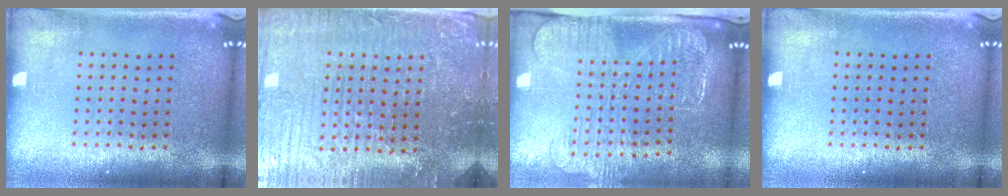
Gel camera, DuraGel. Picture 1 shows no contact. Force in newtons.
{"total": 4.6, "press": 4.4, "slide": 1.4}
{"total": 2.6, "press": 2.0, "slide": 1.6}
{"total": 0.0}